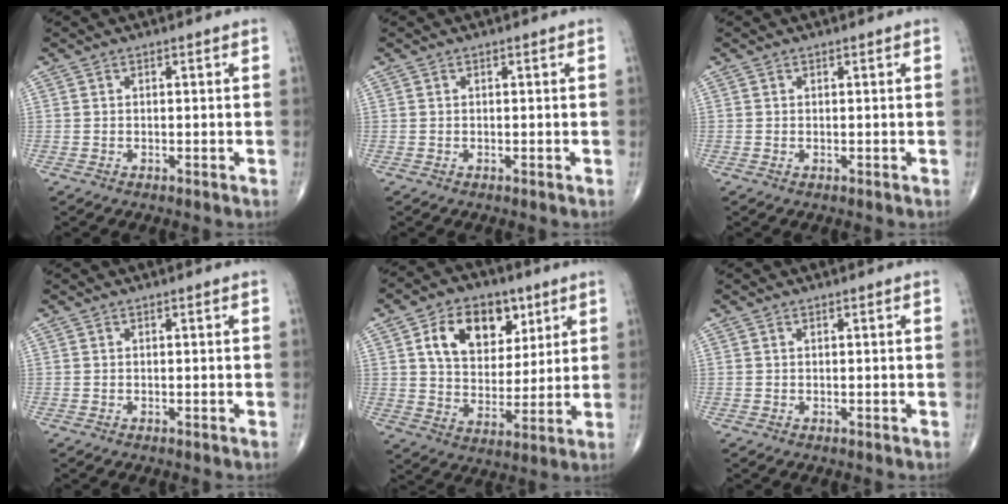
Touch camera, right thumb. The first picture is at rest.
{"total": 0.0}
{"total": 0.0}
{"total": 0.0}
{"total": 15.0, "force": [6.1, 10.2, 9.1], "torque": [-0.106, -0.017, 0.107]}
{"total": 0.0}